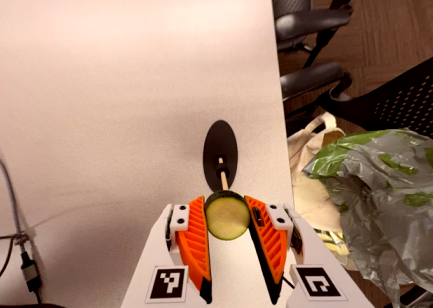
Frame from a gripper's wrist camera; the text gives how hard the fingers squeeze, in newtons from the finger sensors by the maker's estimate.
{"total": 8.1, "left": 7.8, "right": 8.5}